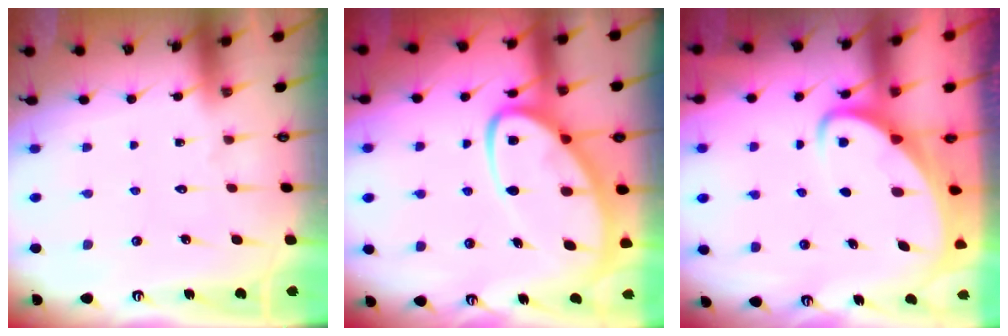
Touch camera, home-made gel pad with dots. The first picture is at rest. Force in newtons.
{"total": 13.5, "press": 13.5, "slide": 1.3}
{"total": 4.2, "press": 4.1, "slide": 0.5}